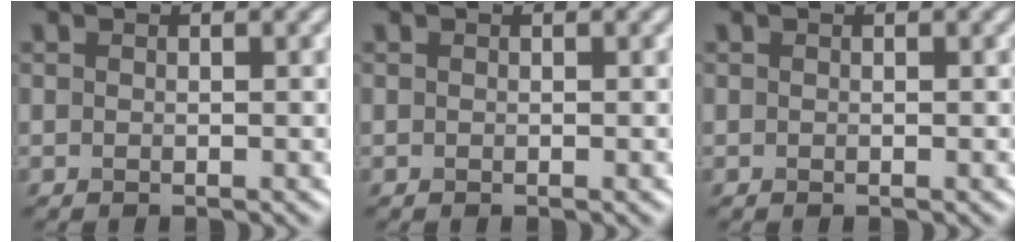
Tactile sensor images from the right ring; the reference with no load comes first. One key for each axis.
{"total": 0.0}
{"total": 0.0}